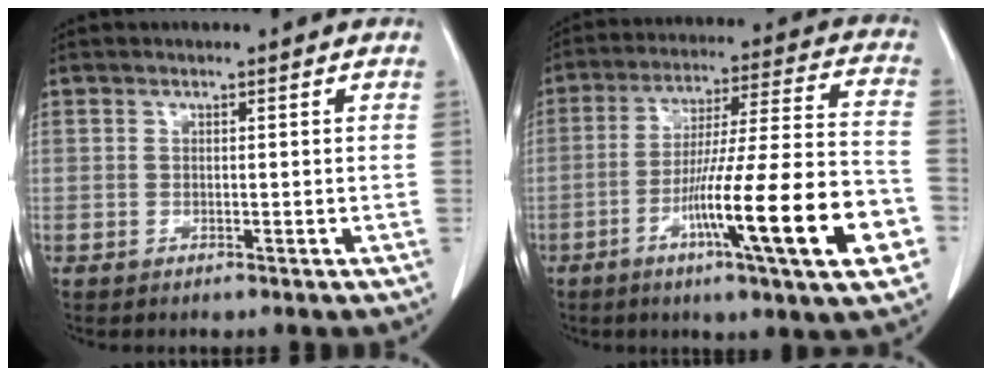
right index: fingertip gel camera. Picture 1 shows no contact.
{"total": 20.9, "force": [-7.9, 0.4, 19.4], "torque": [-0.279, -0.011, -0.124]}